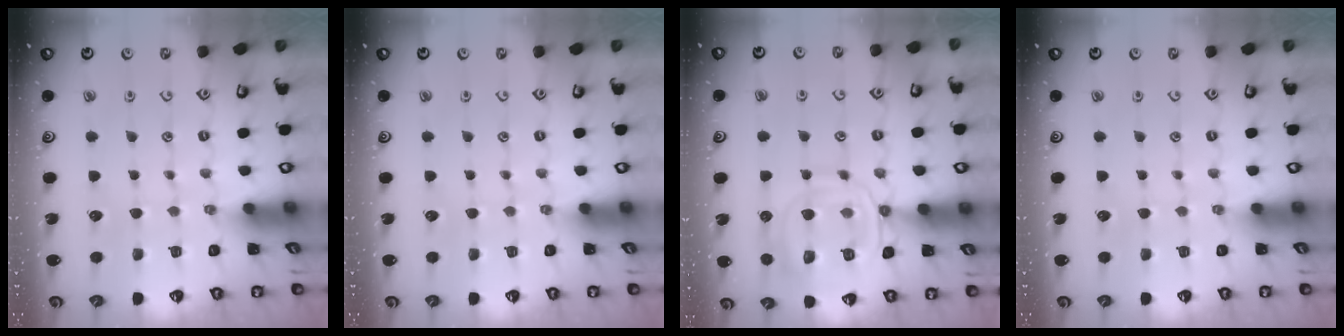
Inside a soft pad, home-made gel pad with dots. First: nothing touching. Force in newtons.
{"total": 0.0}
{"total": 14.9, "press": 14.8, "slide": 1.5}
{"total": 0.0}